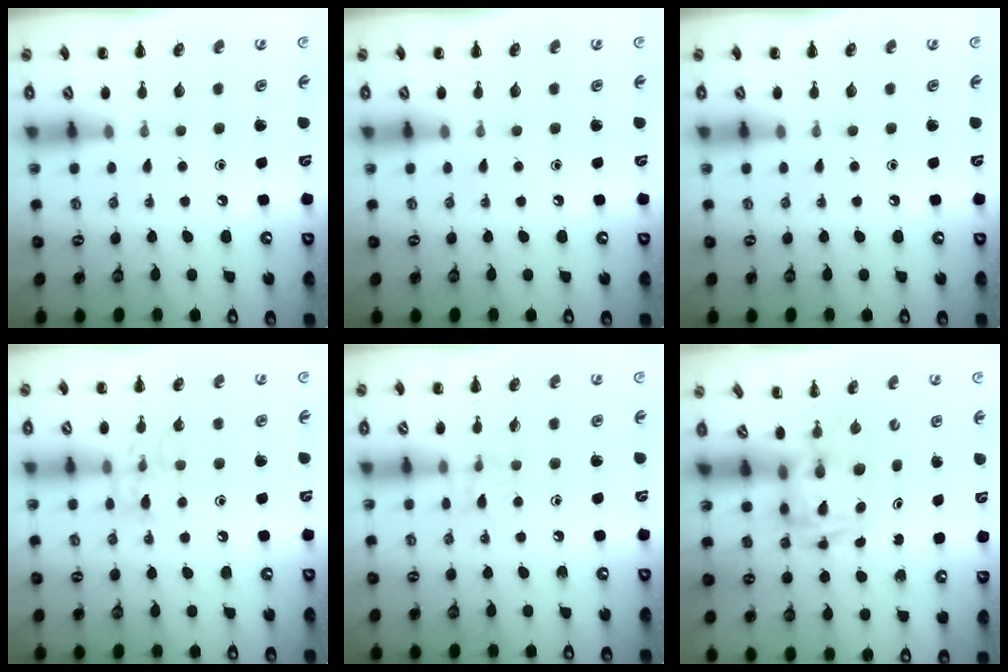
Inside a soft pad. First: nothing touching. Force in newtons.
{"total": 0.0}
{"total": 0.0}
{"total": 8.7, "press": 8.7, "slide": 0.7}
{"total": 5.8, "press": 5.7, "slide": 0.9}
{"total": 2.8, "press": 2.7, "slide": 0.5}